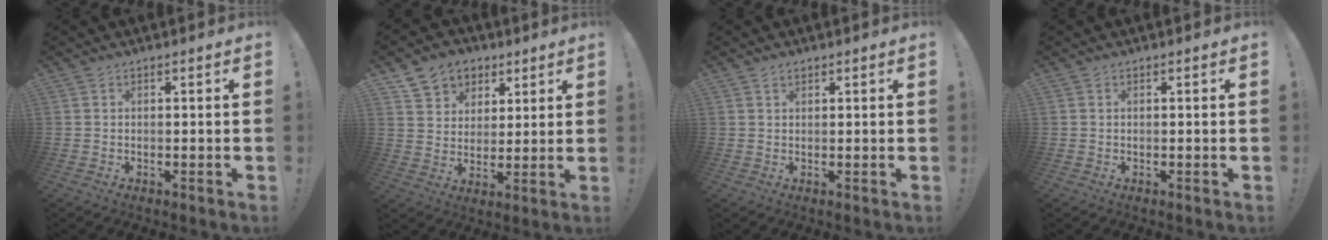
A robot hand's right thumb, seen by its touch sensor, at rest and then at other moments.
{"total": 9.7, "force": [5.2, 7.9, 2.2], "torque": [-0.033, -0.031, 0.106]}
{"total": 1.2, "force": [0.9, 0.7, 0.4], "torque": [-0.006, 0.000, 0.016]}
{"total": 0.0}